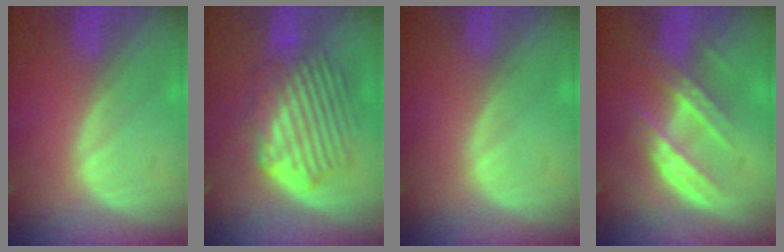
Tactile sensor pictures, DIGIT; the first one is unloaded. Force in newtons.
{"total": 9.0, "press": 8.2, "slide": 3.6}
{"total": 0.0}
{"total": 7.1, "press": 6.6, "slide": 2.6}